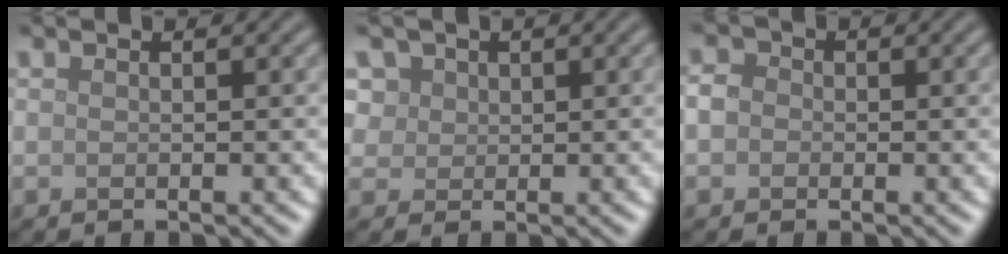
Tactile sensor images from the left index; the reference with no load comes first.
{"total": 4.6, "force": [2.4, 3.5, 1.8], "torque": [-0.040, 0.010, 0.035]}
{"total": 2.1, "force": [0.0, 1.9, 0.9], "torque": [-0.001, 0.007, -0.016]}